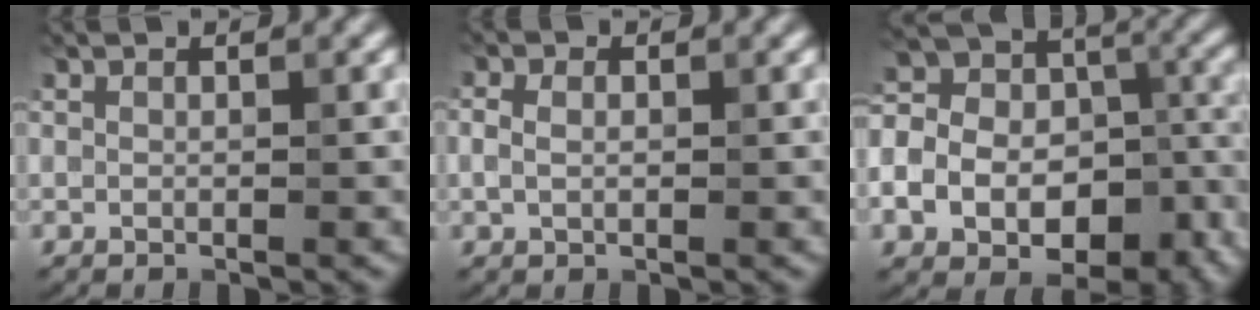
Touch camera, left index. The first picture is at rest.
{"total": 2.0, "force": [0.3, 1.4, 1.4], "torque": [-0.025, 0.003, 0.002]}
{"total": 16.4, "force": [-7.4, 11.7, 8.9], "torque": [-0.183, -0.023, -0.106]}